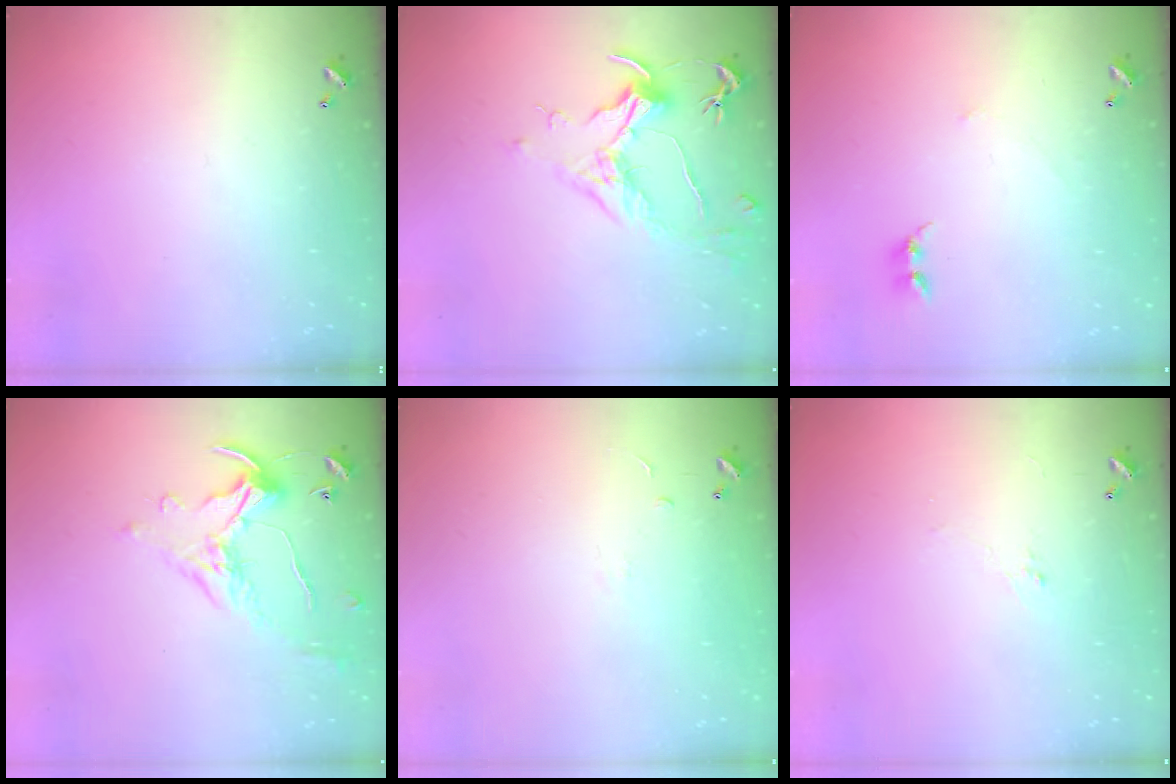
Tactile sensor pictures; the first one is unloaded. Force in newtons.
{"total": 1.8, "press": 1.6, "slide": 0.9}
{"total": 2.6, "press": 2.6, "slide": 0.3}
{"total": 1.1, "press": 0.6, "slide": 0.9}
{"total": 6.5, "press": 6.5, "slide": 0.6}
{"total": 0.6, "press": 0.3, "slide": 0.5}